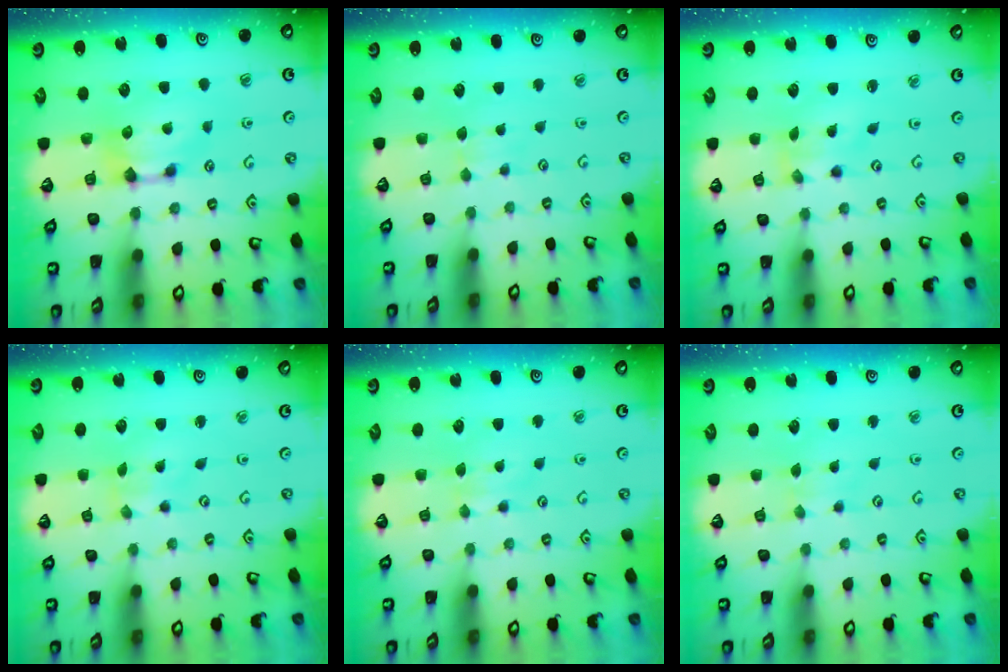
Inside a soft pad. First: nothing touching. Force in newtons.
{"total": 2.9, "press": 2.9, "slide": 0.4}
{"total": 2.2, "press": 2.0, "slide": 1.0}
{"total": 4.4, "press": 4.3, "slide": 0.8}
{"total": 2.4, "press": 2.3, "slide": 0.5}
{"total": 2.4, "press": 2.4, "slide": 0.1}